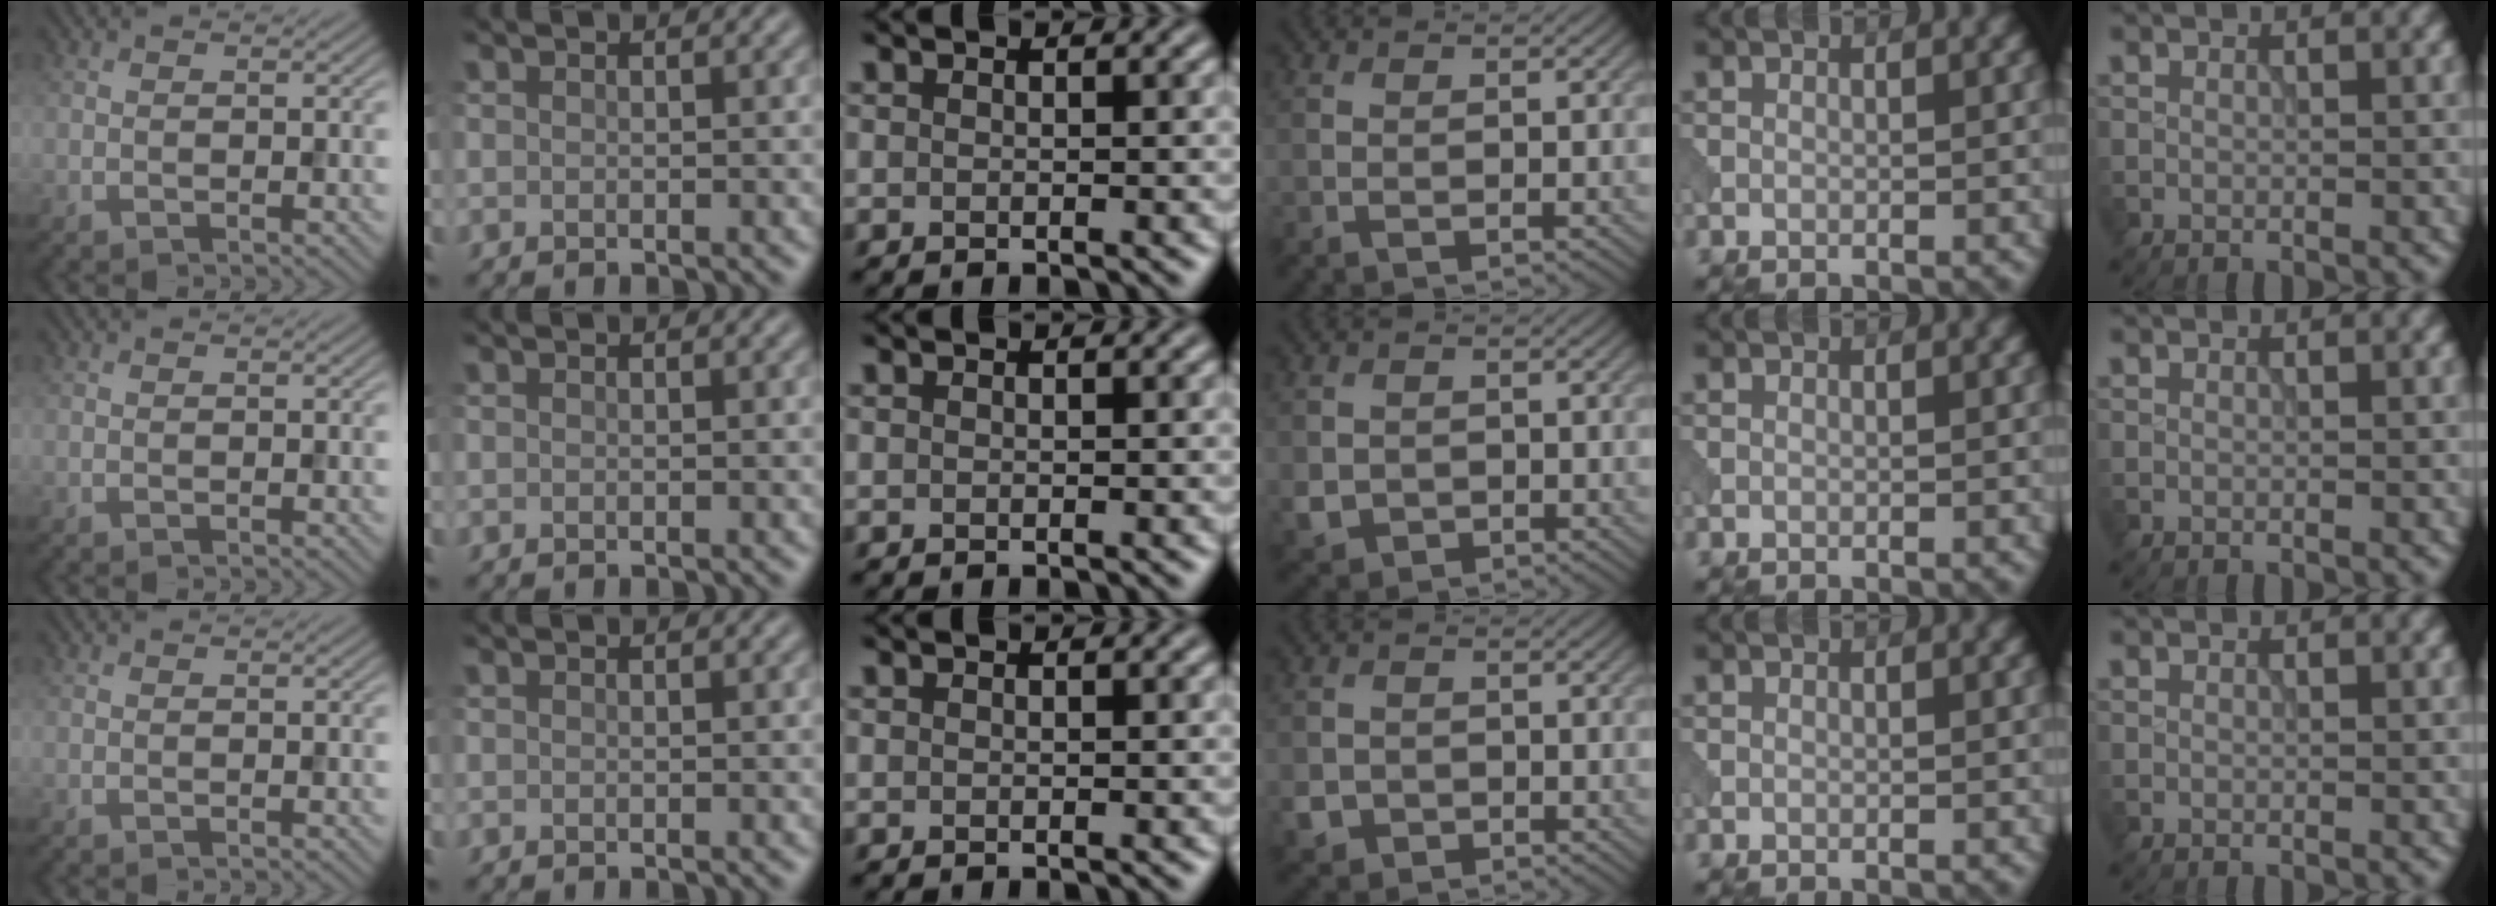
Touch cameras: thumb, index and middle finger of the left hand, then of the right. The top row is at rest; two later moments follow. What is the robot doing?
{"motion": "open", "object": "sandwich press"}